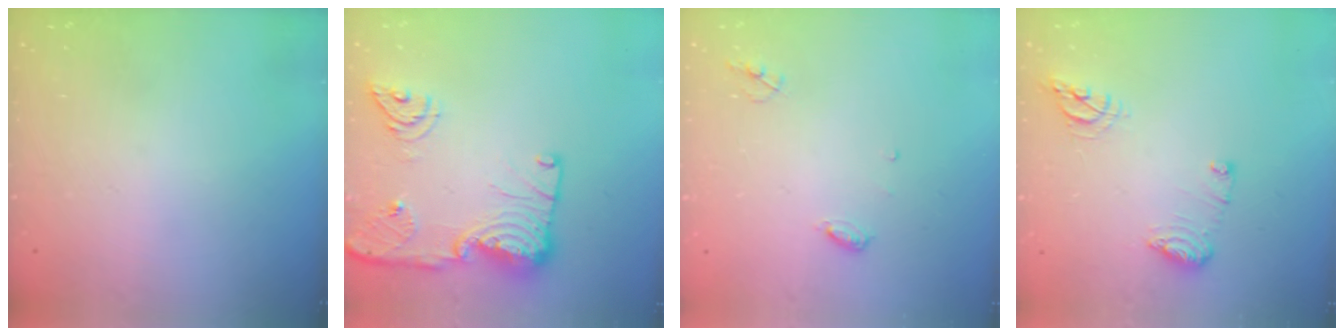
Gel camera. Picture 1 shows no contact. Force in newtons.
{"total": 18.3, "press": 18.2, "slide": 2.0}
{"total": 5.3, "press": 5.3, "slide": 0.5}
{"total": 9.6, "press": 9.6, "slide": 1.1}